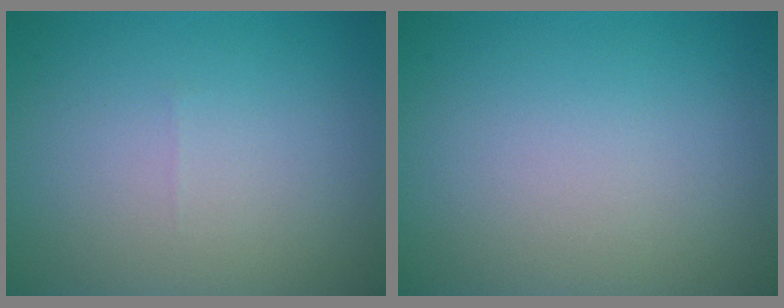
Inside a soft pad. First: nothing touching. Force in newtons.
{"total": 0.0}